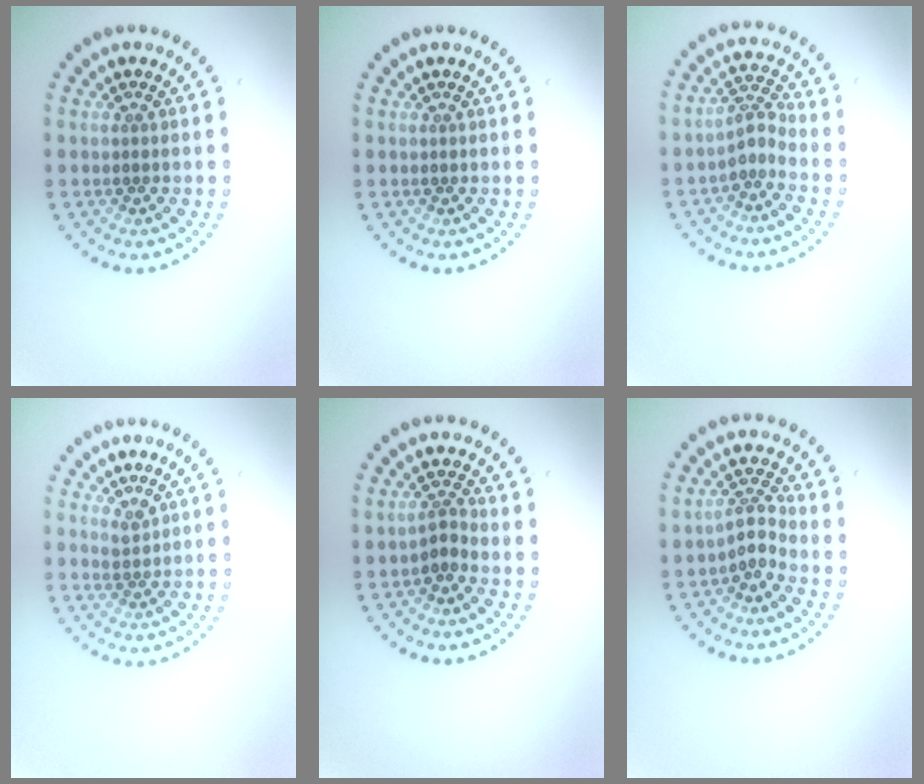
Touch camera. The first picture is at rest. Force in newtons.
{"total": 0.0}
{"total": 2.4, "press": 1.7, "slide": 1.8}
{"total": 1.2, "press": 1.0, "slide": 0.7}
{"total": 1.6, "press": 1.0, "slide": 1.2}
{"total": 2.2, "press": 1.5, "slide": 1.7}